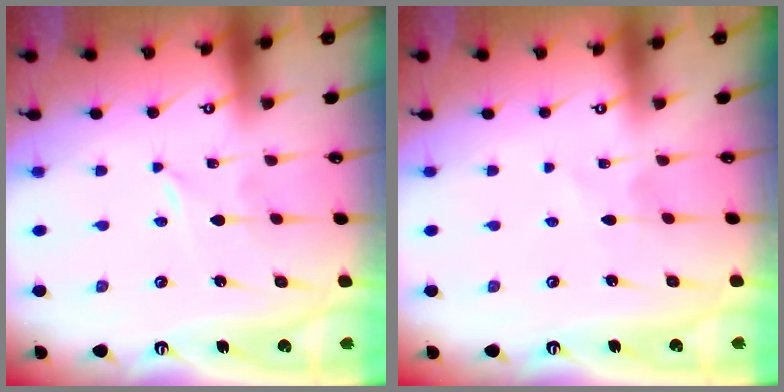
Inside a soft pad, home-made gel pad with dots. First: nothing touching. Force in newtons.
{"total": 2.4, "press": 2.4, "slide": 0.3}